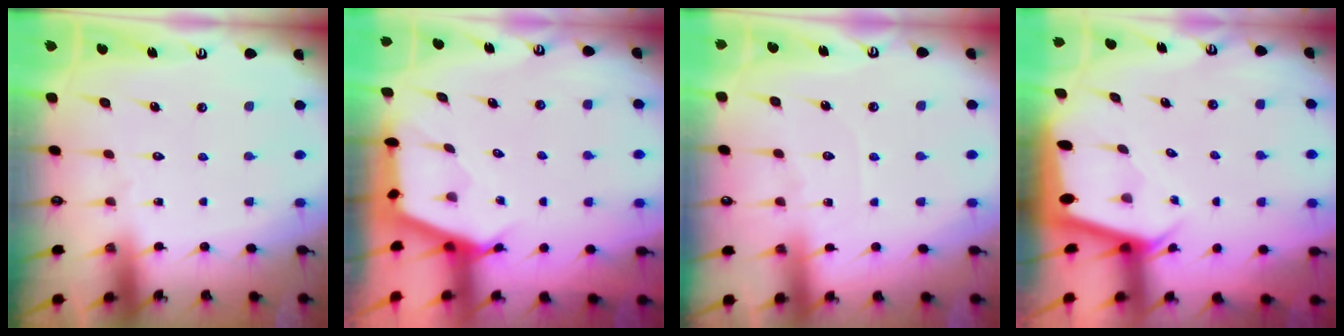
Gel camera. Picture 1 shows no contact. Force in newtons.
{"total": 2.7, "press": 2.7, "slide": 0.3}
{"total": 3.9, "press": 3.8, "slide": 0.6}
{"total": 2.2, "press": 2.2, "slide": 0.1}